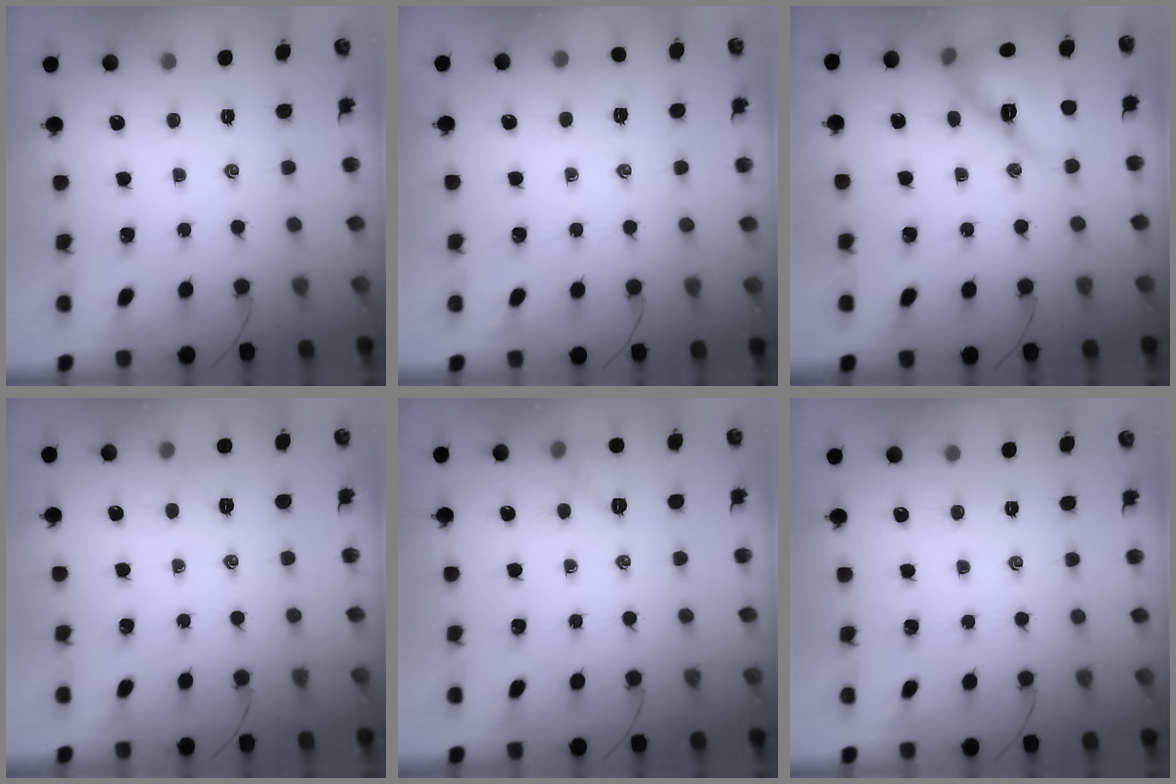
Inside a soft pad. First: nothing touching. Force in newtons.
{"total": 5.5, "press": 5.3, "slide": 1.5}
{"total": 14.4, "press": 14.1, "slide": 3.1}
{"total": 5.2, "press": 5.0, "slide": 1.4}
{"total": 6.9, "press": 6.8, "slide": 1.1}
{"total": 0.0}